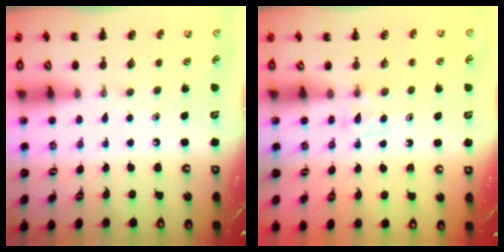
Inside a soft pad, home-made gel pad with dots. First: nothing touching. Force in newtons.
{"total": 3.4, "press": 3.2, "slide": 1.2}